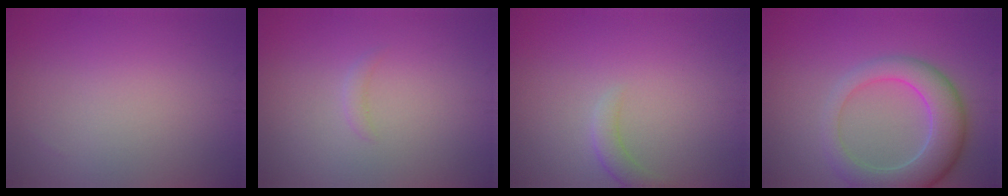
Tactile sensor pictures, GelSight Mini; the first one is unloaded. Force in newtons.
{"total": 0.7, "press": 0.7, "slide": 0.1}
{"total": 1.6, "press": 1.5, "slide": 0.2}
{"total": 6.3, "press": 6.3, "slide": 0.6}